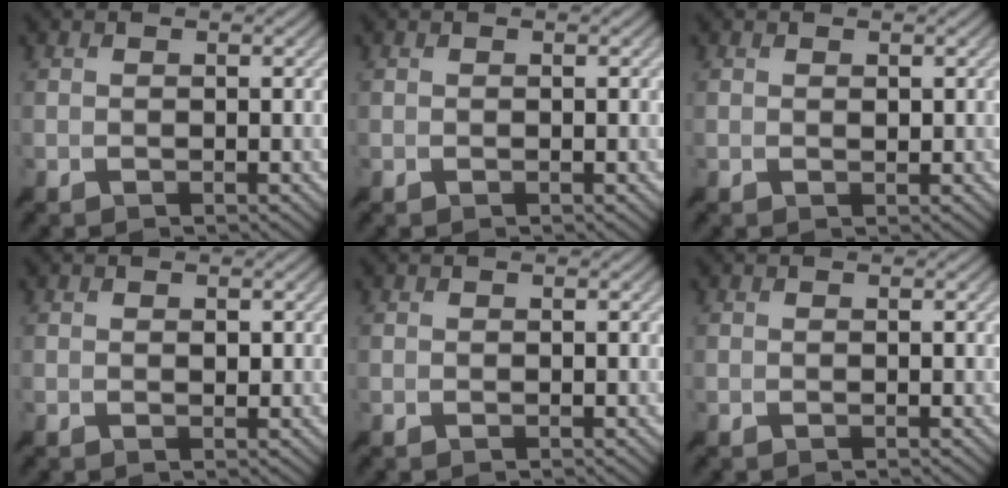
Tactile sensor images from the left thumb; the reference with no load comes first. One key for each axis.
{"total": 0.0}
{"total": 1.0, "fx": 0.9, "fy": 0.2, "fz": 0.1, "tx": -0.013, "ty": 0.001, "tz": 0.016}
{"total": 0.6, "fx": 0.6, "fy": 0.0, "fz": -0.1, "tx": -0.008, "ty": -0.001, "tz": 0.012}
{"total": 0.0}
{"total": 0.0}